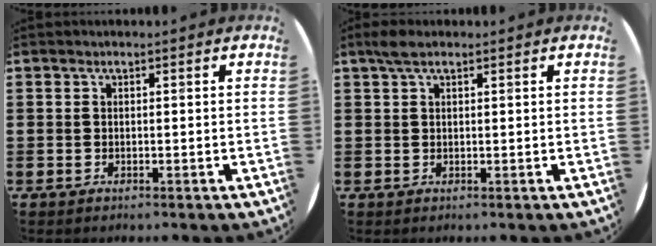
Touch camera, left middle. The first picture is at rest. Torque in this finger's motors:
{"motor_torque": [0.61, -0.55, 0.08, 0.01]}